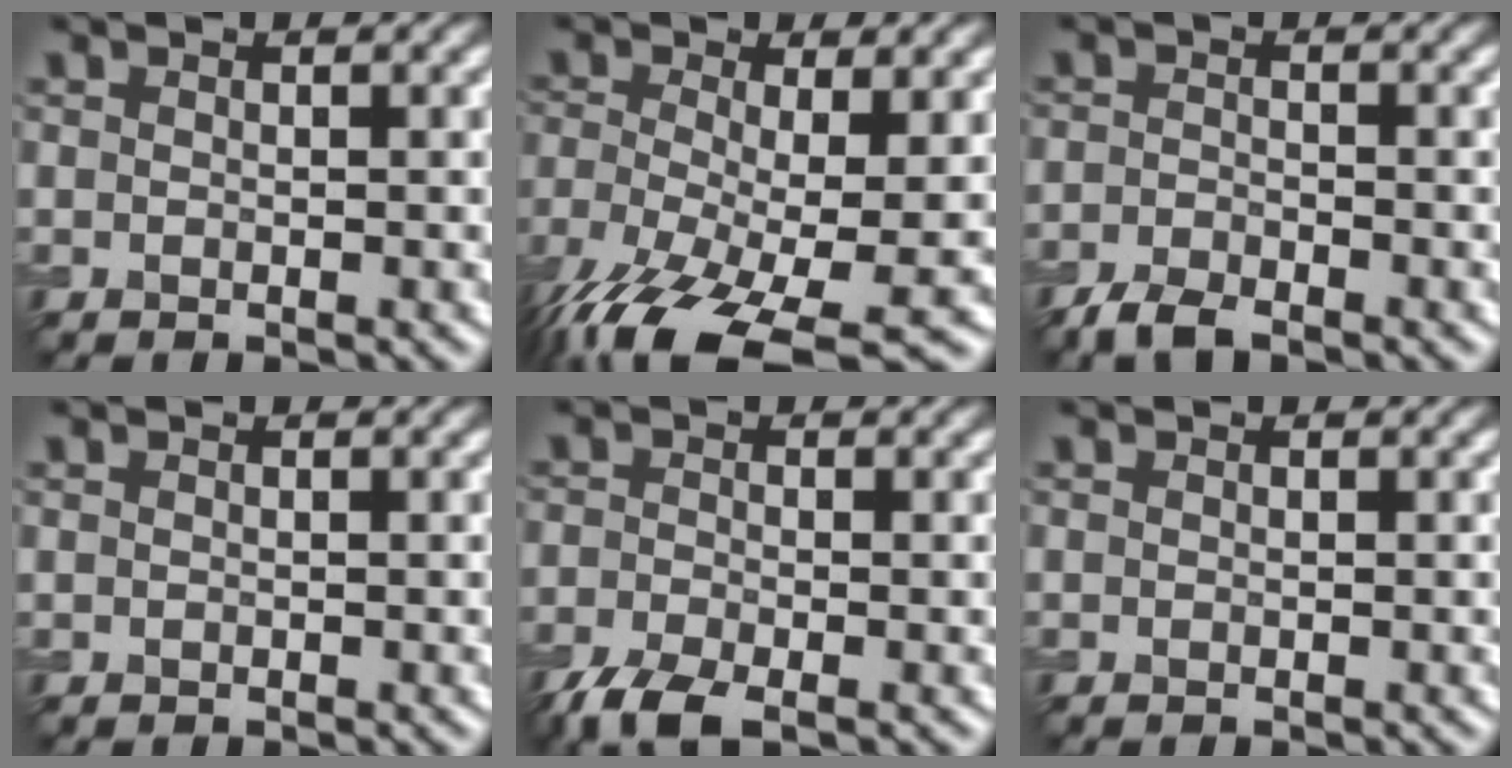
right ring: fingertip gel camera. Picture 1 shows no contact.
{"total": 10.8, "force": [-6.1, 3.1, 8.3], "torque": [-0.167, -0.028, -0.113]}
{"total": 2.4, "force": [-2.0, 0.7, 1.1], "torque": [-0.026, -0.003, -0.046]}
{"total": 0.0}
{"total": 3.7, "force": [-2.7, 1.1, 2.3], "torque": [-0.052, -0.011, -0.062]}
{"total": 0.0}